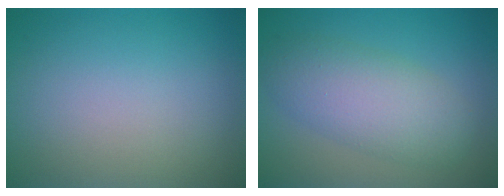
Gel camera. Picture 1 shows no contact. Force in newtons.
{"total": 5.6, "press": 5.6, "slide": 0.1}